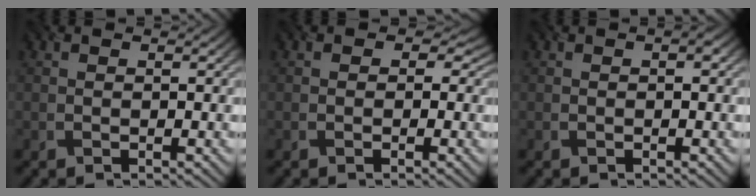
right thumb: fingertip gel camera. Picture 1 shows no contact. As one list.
[{"total": 2.3, "force": [0.4, 2.1, 0.9], "torque": [-0.014, -0.001, -0.006]}, {"total": 0.7, "force": [0.1, 0.4, 0.6], "torque": [-0.009, 0.000, 0.001]}]